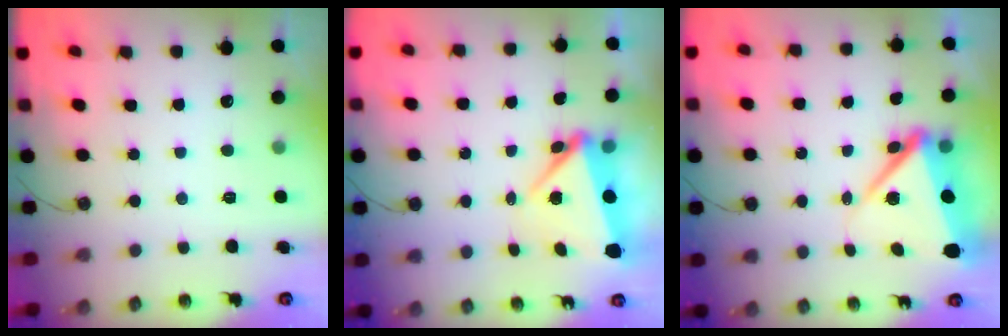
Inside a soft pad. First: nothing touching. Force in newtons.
{"total": 5.5, "press": 5.4, "slide": 0.8}
{"total": 9.5, "press": 9.4, "slide": 1.8}